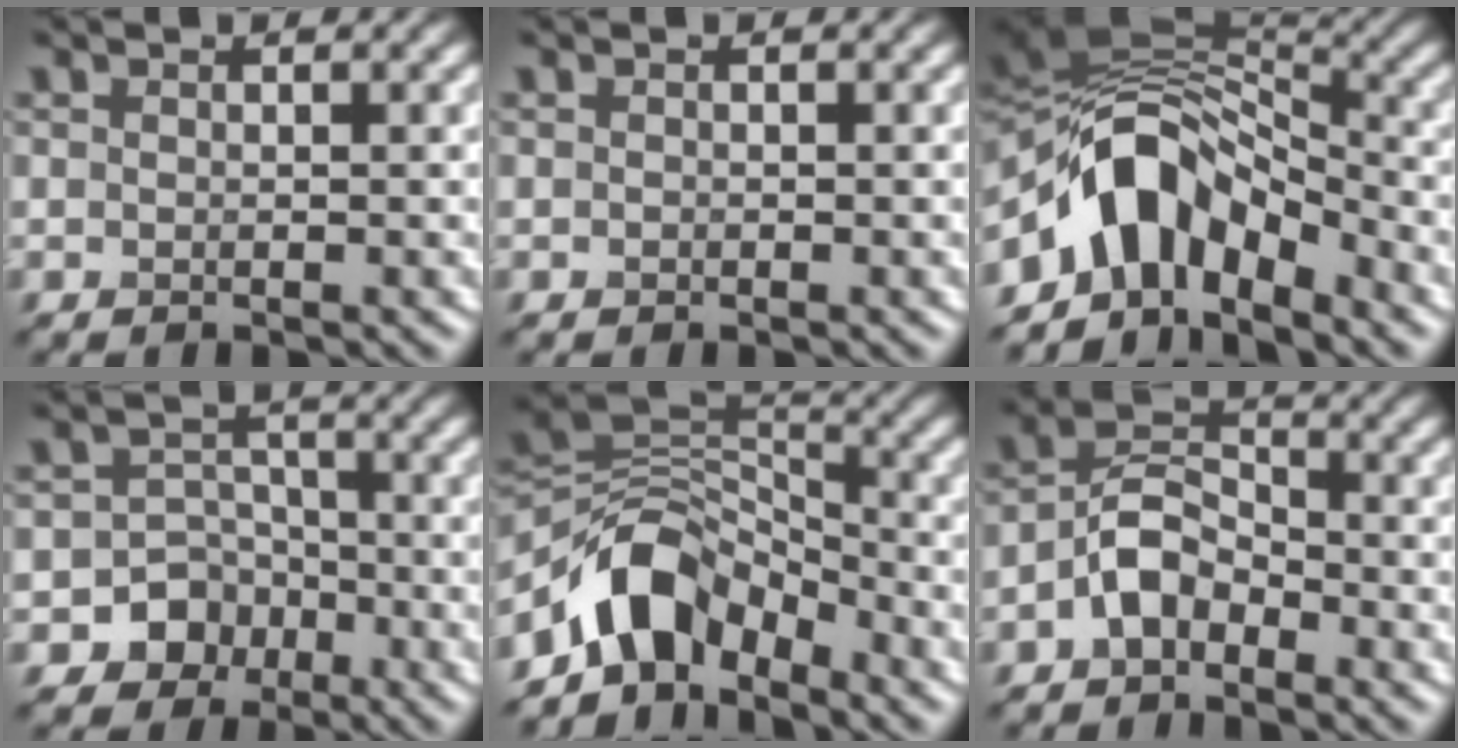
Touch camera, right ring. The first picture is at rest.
{"total": 0.0}
{"total": 9.3, "force": [-4.5, 5.5, 6.0], "torque": [-0.088, 0.013, -0.089]}
{"total": 5.7, "force": [-3.0, 4.9, 0.8], "torque": [0.022, -0.004, -0.072]}
{"total": 6.6, "force": [-4.4, 3.8, 3.1], "torque": [-0.032, 0.004, -0.091]}
{"total": 3.9, "force": [-2.0, 2.3, 2.3], "torque": [-0.041, 0.016, -0.047]}